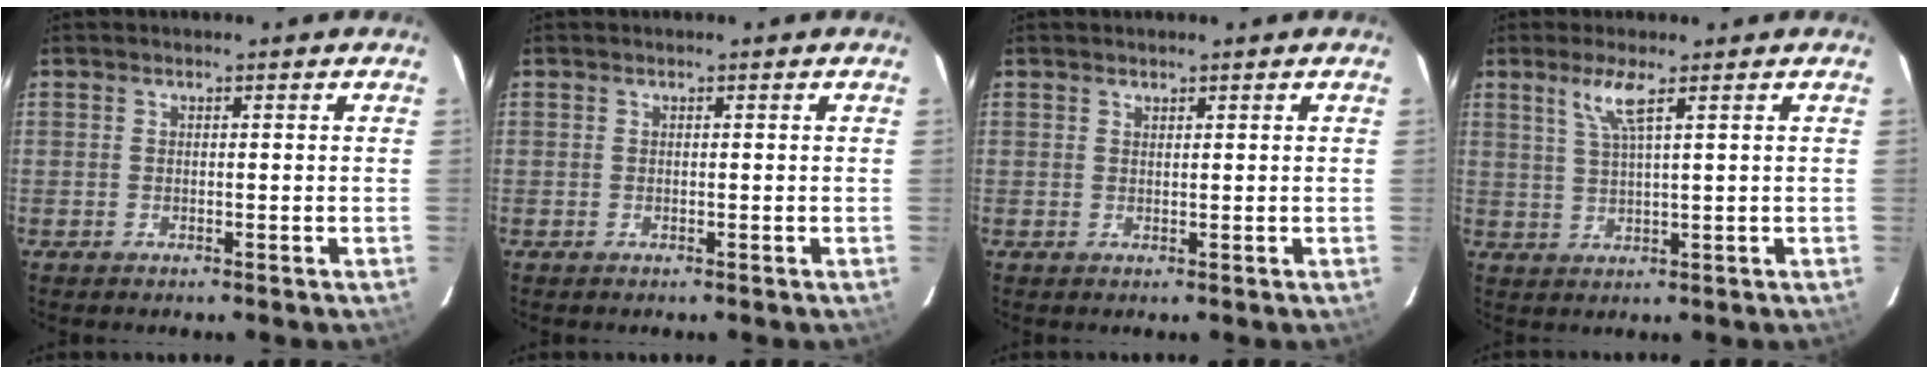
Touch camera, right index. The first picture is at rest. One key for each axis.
{"total": 0.0}
{"total": 0.6, "fx": 0.6, "fy": 0.2, "fz": 0.0, "tx": -0.001, "ty": 0.001, "tz": 0.012}
{"total": 4.2, "fx": 2.4, "fy": -0.3, "fz": 3.5, "tx": -0.072, "ty": -0.002, "tz": 0.051}